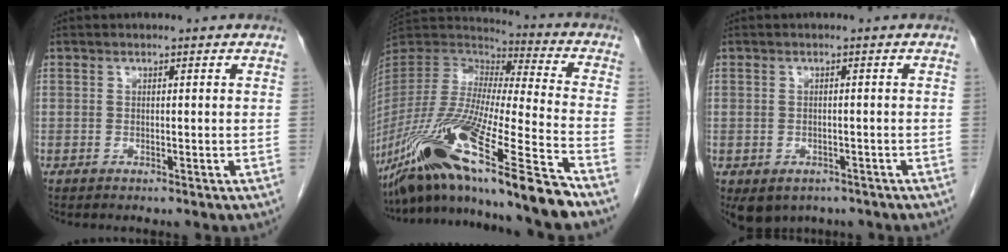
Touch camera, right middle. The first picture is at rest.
{"total": 25.0, "force": [-17.1, 0.1, 18.1], "torque": [-0.341, -0.059, -0.316]}
{"total": 6.0, "force": [-3.9, 4.2, 1.9], "torque": [-0.030, 0.006, -0.048]}